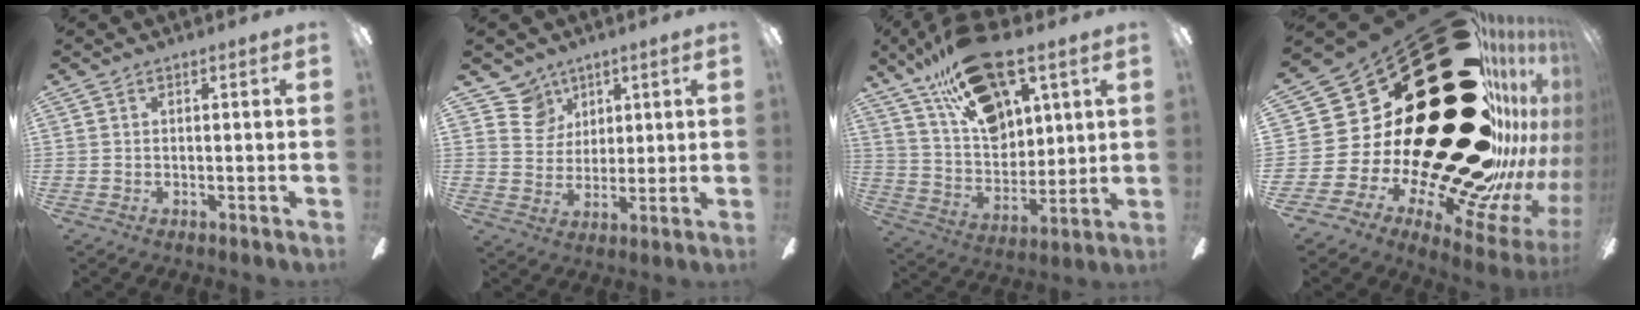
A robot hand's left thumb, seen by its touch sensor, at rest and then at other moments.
{"total": 8.1, "force": [5.2, 6.3, 0.1], "torque": [-0.019, -0.028, 0.103]}
{"total": 21.8, "force": [13.5, 10.7, 13.3], "torque": [-0.223, -0.064, 0.244]}
{"total": 60.6, "force": [20.6, 31.3, 47.6], "torque": [-0.487, -0.204, 0.537]}